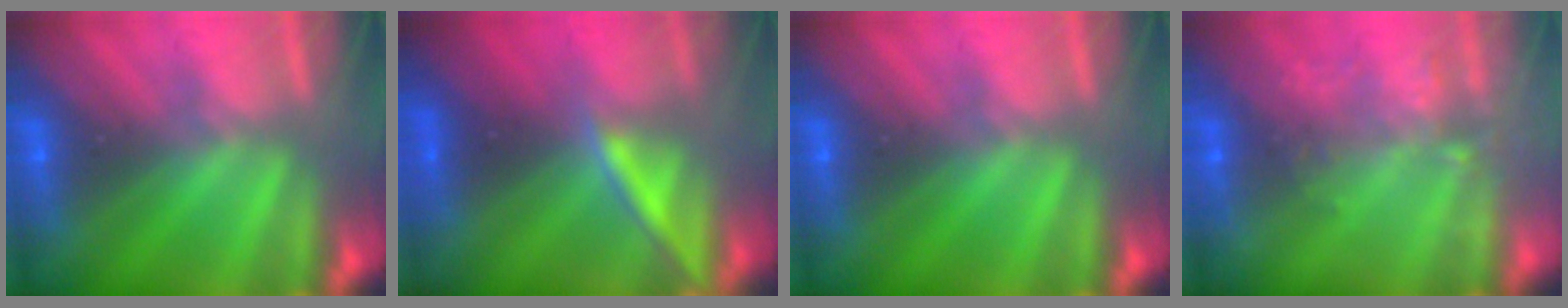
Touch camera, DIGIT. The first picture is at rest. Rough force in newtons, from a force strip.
{"total": 2.2}
{"total": 0.0}
{"total": 8.7}